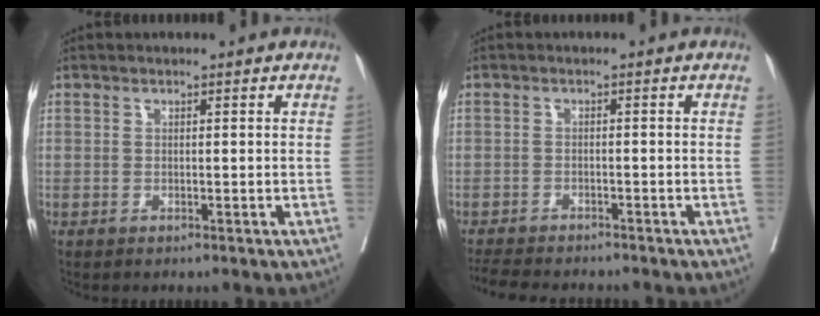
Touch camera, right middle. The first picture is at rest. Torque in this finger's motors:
{"motor_torque": [0.35, -0.48, 0.04, 0.01]}